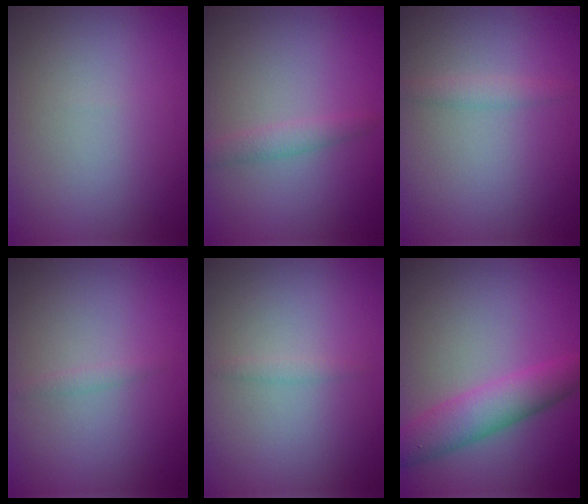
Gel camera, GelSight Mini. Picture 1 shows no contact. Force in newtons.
{"total": 1.5, "press": 1.5, "slide": 0.0}
{"total": 1.3, "press": 1.3, "slide": 0.1}
{"total": 0.6, "press": 0.6, "slide": 0.0}
{"total": 0.8, "press": 0.8, "slide": 0.0}
{"total": 4.8, "press": 4.8, "slide": 0.1}